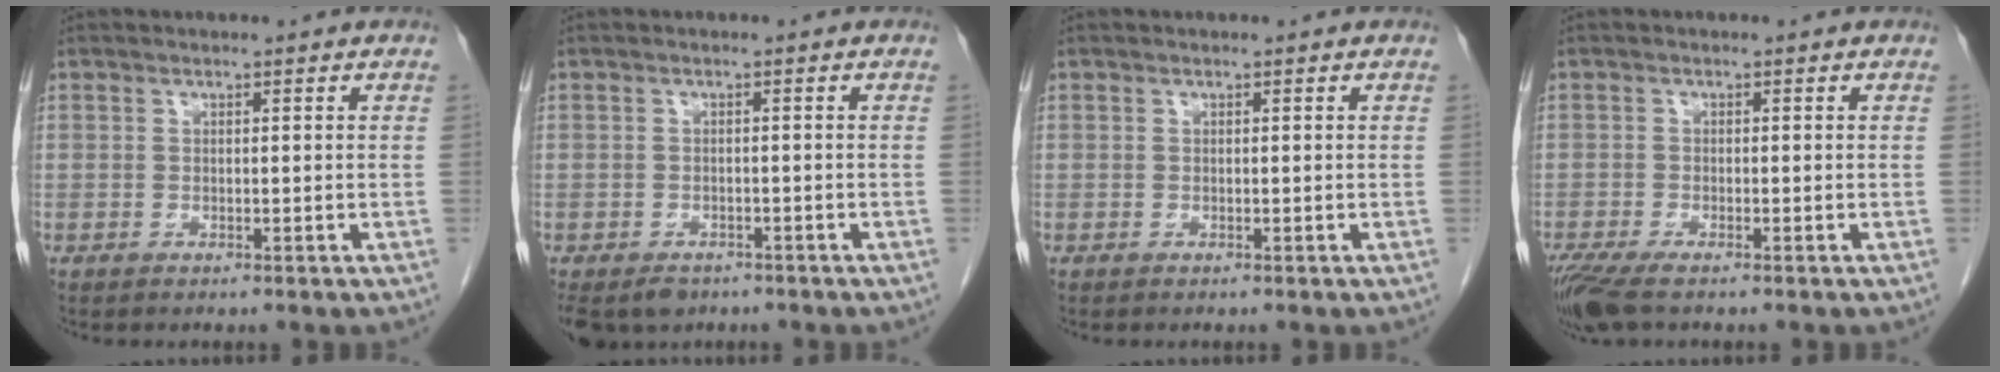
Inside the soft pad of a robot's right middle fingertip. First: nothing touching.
{"total": 7.6, "force": [-5.0, 5.1, 2.7], "torque": [-0.064, -0.013, -0.069]}
{"total": 0.0}
{"total": 5.0, "force": [-3.6, 1.0, 3.2], "torque": [-0.064, -0.014, -0.067]}